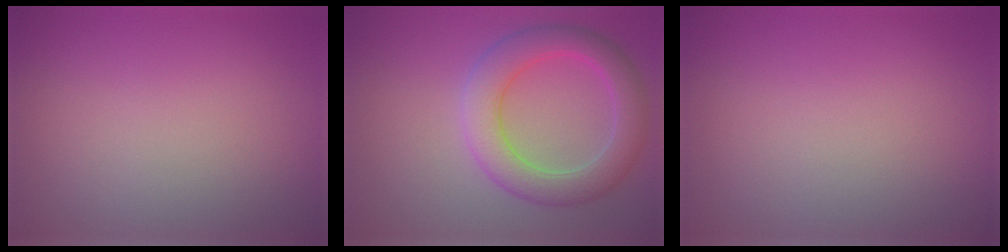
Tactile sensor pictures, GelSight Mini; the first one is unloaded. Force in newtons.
{"total": 5.4, "press": 5.4, "slide": 0.1}
{"total": 0.0}